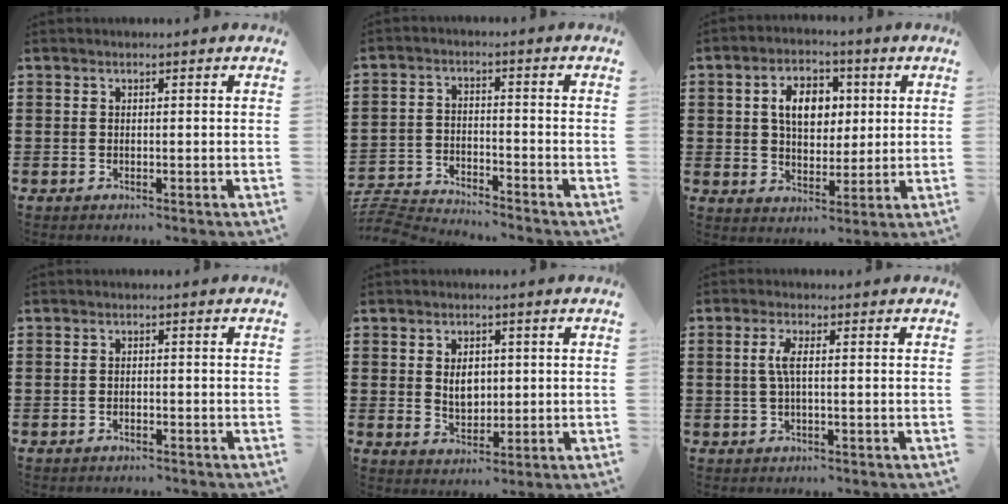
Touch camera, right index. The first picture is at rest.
{"total": 4.4, "force": [-4.4, 0.2, 0.4], "torque": [-0.032, -0.006, -0.098]}
{"total": 6.8, "force": [1.4, 4.8, 4.7], "torque": [-0.094, 0.012, 0.017]}
{"total": 0.8, "force": [-0.7, 0.3, 0.1], "torque": [-0.006, 0.000, -0.015]}
{"total": 4.0, "force": [0.5, 2.7, 2.9], "torque": [-0.049, 0.003, 0.003]}
{"total": 2.8, "force": [0.0, 0.4, 2.8], "torque": [-0.060, -0.002, -0.006]}